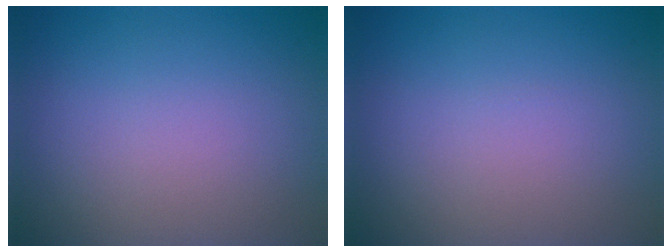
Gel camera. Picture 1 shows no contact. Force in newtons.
{"total": 0.0}